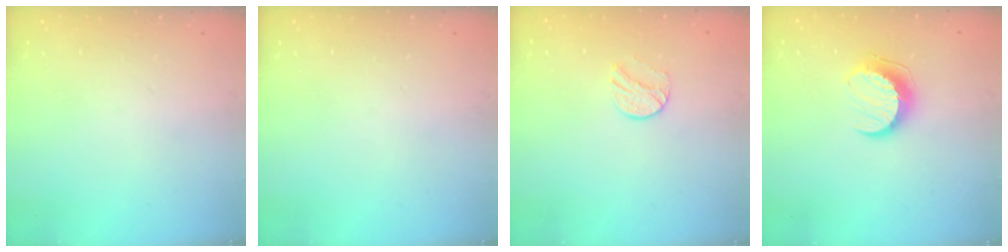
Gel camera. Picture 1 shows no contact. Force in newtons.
{"total": 0.0}
{"total": 7.3, "press": 7.2, "slide": 0.7}
{"total": 10.5, "press": 10.5, "slide": 0.3}